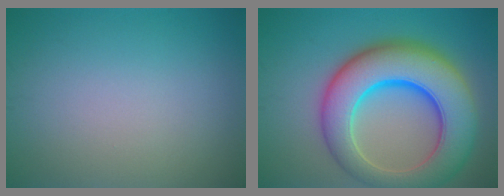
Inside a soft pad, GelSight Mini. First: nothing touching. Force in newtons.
{"total": 11.8, "press": 11.8, "slide": 0.4}